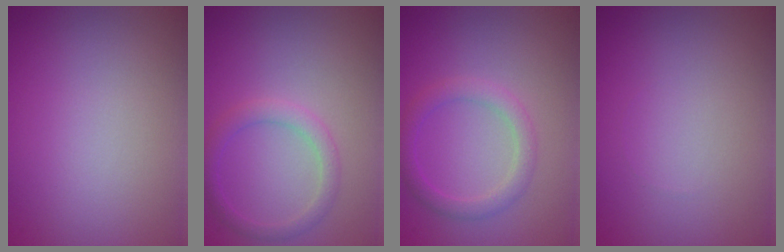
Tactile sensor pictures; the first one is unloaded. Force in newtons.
{"total": 2.0, "press": 2.0, "slide": 0.1}
{"total": 2.3, "press": 2.3, "slide": 0.1}
{"total": 0.0}